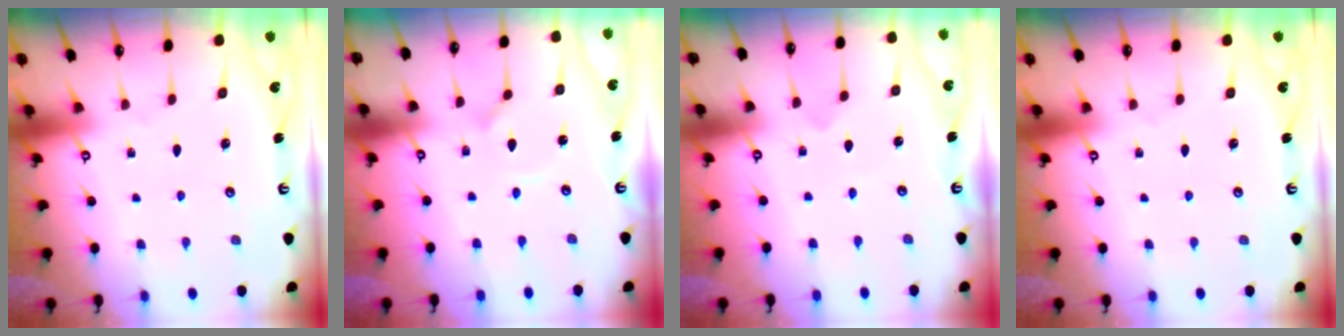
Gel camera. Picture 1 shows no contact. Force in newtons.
{"total": 2.1, "press": 2.1, "slide": 0.0}
{"total": 1.8, "press": 1.8, "slide": 0.2}
{"total": 0.0}